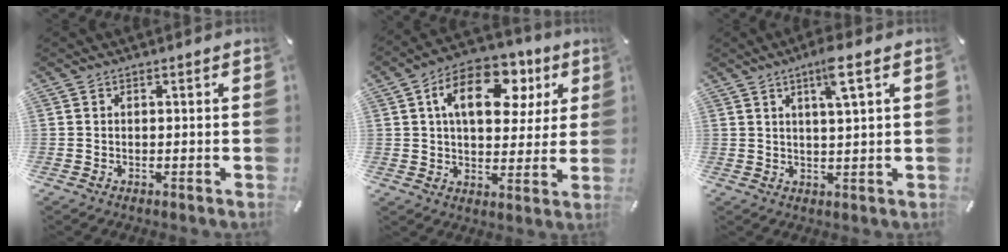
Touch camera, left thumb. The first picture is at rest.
{"total": 16.1, "force": [6.0, 10.0, 11.2], "torque": [-0.171, -0.007, 0.100]}
{"total": 6.1, "force": [3.3, 0.5, 5.1], "torque": [-0.092, -0.004, 0.051]}